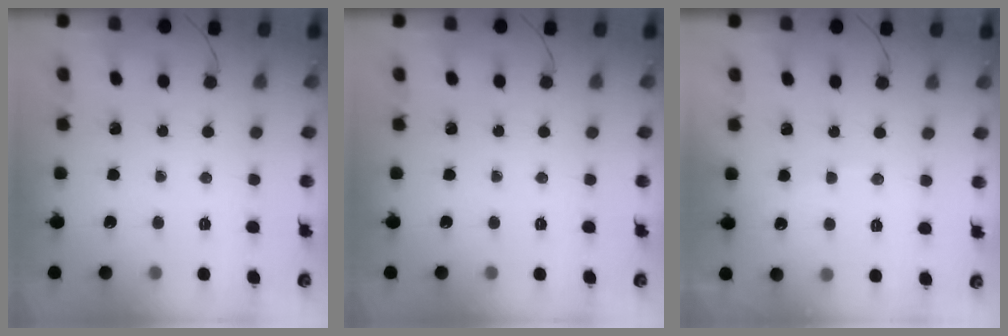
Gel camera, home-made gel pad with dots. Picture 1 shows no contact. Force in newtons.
{"total": 0.0}
{"total": 5.9, "press": 5.8, "slide": 1.0}